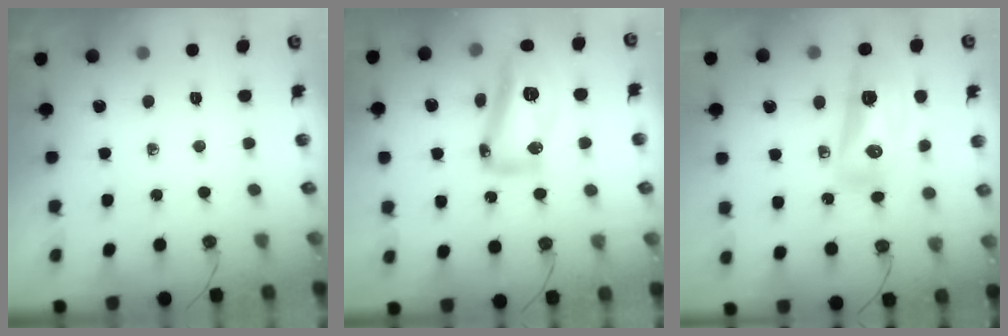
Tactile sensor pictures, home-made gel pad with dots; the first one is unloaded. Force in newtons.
{"total": 15.8, "press": 15.7, "slide": 1.4}
{"total": 15.4, "press": 15.2, "slide": 2.4}